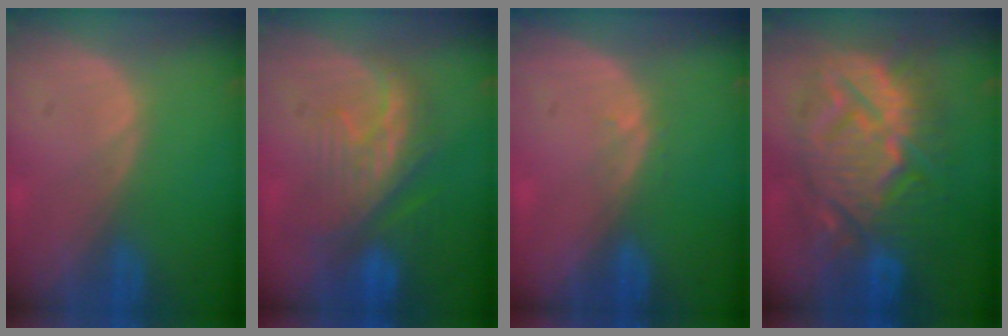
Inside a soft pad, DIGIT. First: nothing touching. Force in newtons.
{"total": 9.0, "press": 8.5, "slide": 3.0}
{"total": 1.0, "press": 0.7, "slide": 0.7}
{"total": 13.7, "press": 13.6, "slide": 1.3}